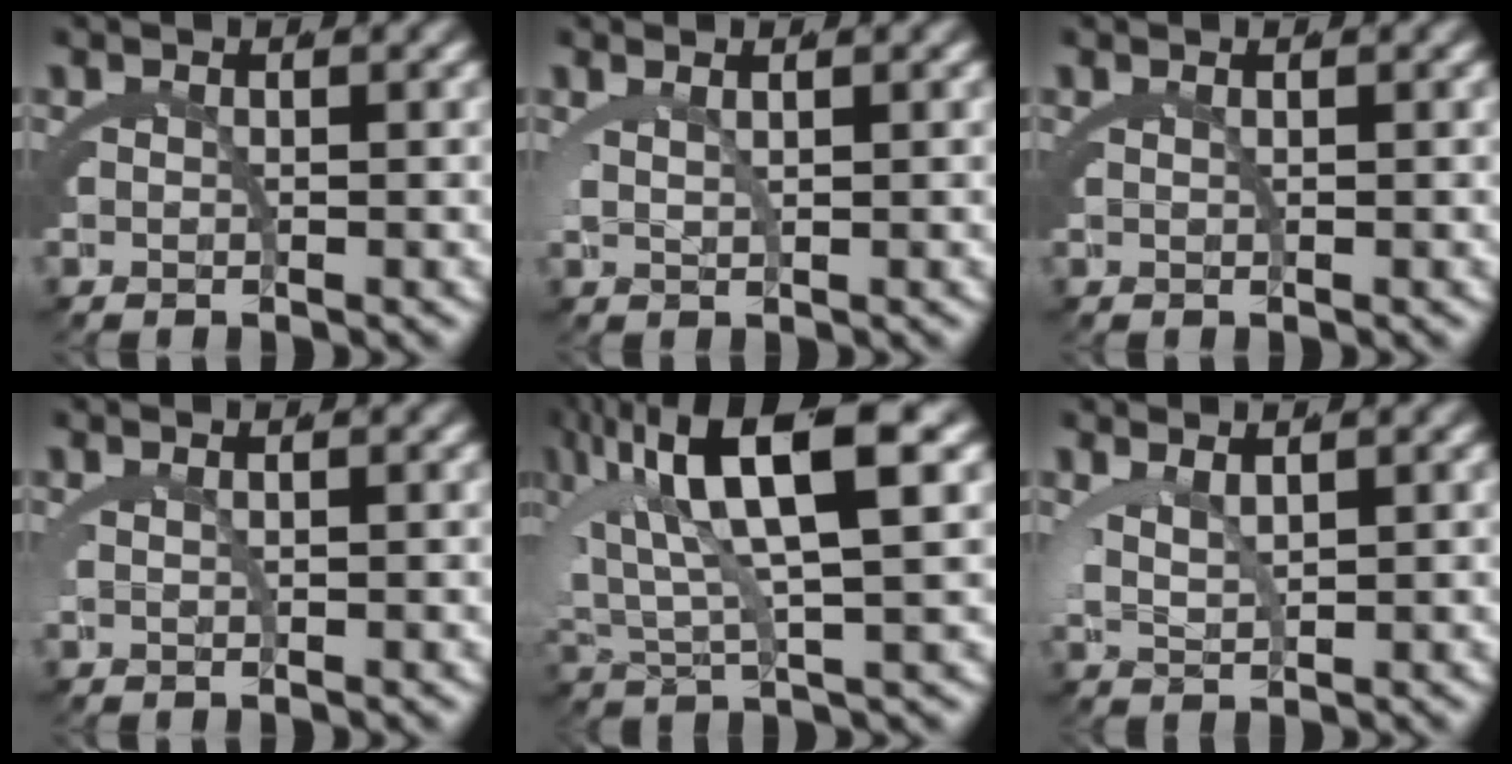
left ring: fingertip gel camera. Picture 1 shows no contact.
{"total": 1.7, "force": [1.2, 0.1, 1.1], "torque": [-0.024, -0.002, 0.029]}
{"total": 0.0}
{"total": 1.0, "force": [0.5, -0.3, 0.8], "torque": [-0.014, 0.002, 0.012]}
{"total": 9.6, "force": [3.0, 4.1, 8.2], "torque": [-0.163, 0.000, 0.056]}
{"total": 2.6, "force": [1.5, 1.1, 1.8], "torque": [-0.044, -0.007, 0.036]}